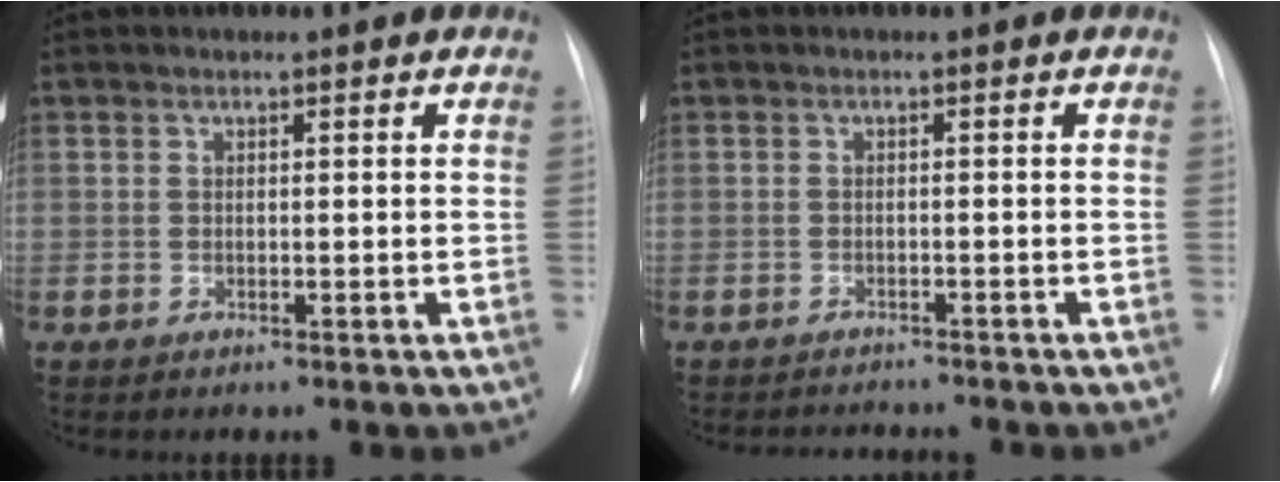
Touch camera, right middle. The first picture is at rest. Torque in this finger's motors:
{"motor_torque": [0.26, -0.27, -0.05, -0.01]}